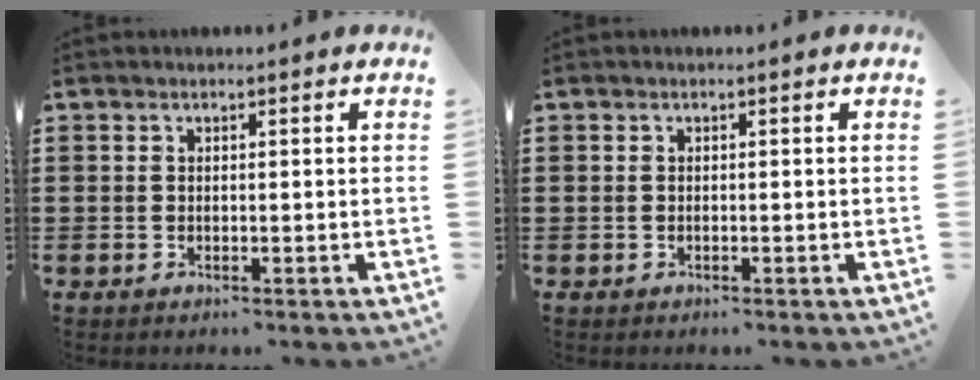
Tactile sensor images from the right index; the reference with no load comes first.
{"total": 0.0}